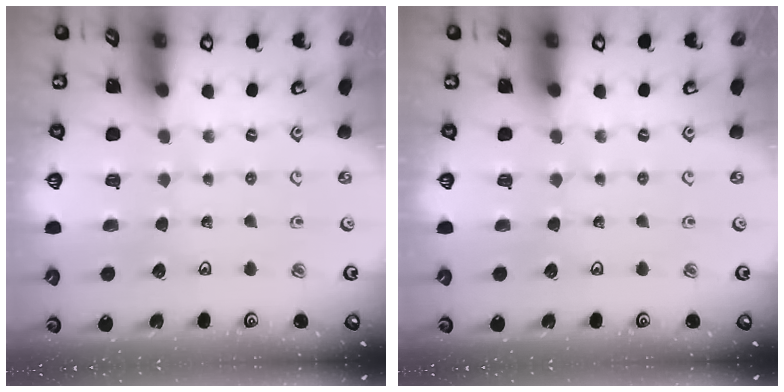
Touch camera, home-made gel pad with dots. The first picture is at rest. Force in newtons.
{"total": 0.0}